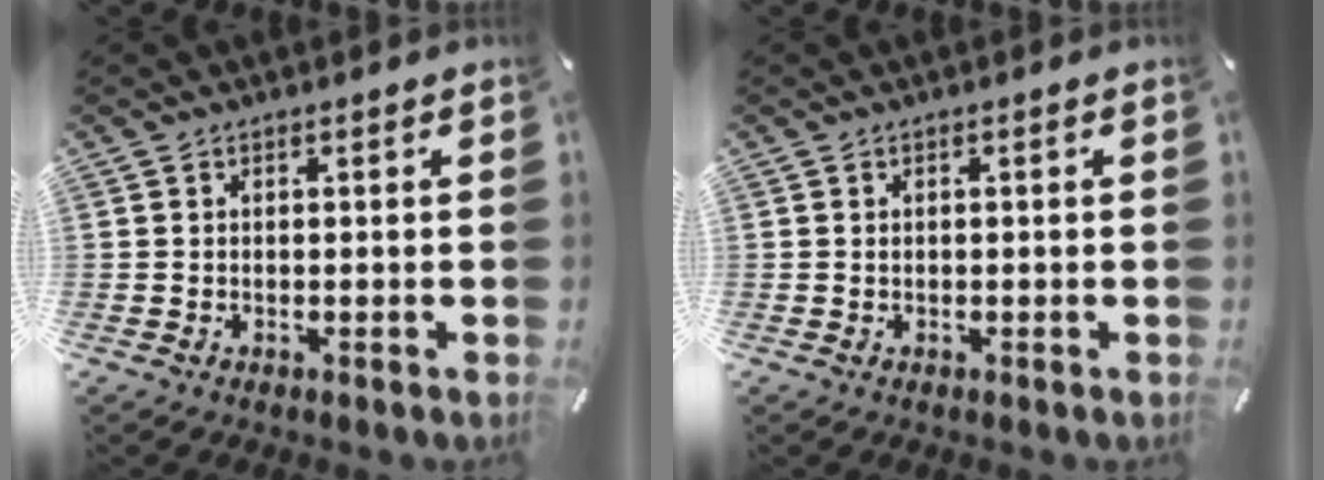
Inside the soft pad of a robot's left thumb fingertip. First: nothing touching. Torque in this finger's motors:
{"motor_torque": [-0.05, -0.10, -0.05, 0.02, 0.02]}